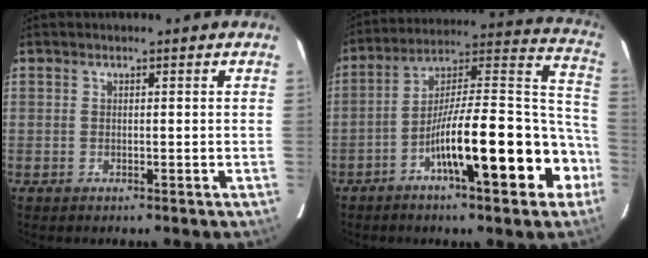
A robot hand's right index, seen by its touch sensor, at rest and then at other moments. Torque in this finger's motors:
{"motor_torque": [1.28, -0.86, 1.00, 0.21]}